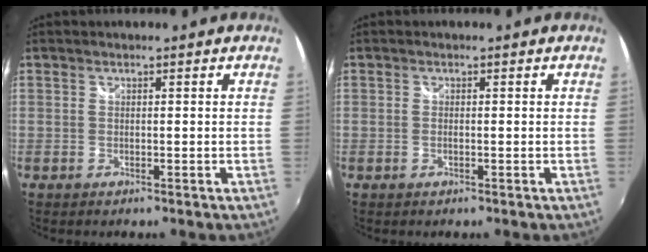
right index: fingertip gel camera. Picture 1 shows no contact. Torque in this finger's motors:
{"motor_torque": [-0.23, 0.13, -0.03, -0.01]}